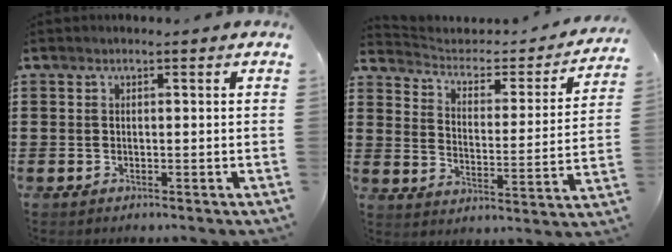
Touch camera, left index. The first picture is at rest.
{"total": 2.7, "force": [2.2, 1.4, 0.9], "torque": [-0.037, -0.019, 0.028]}